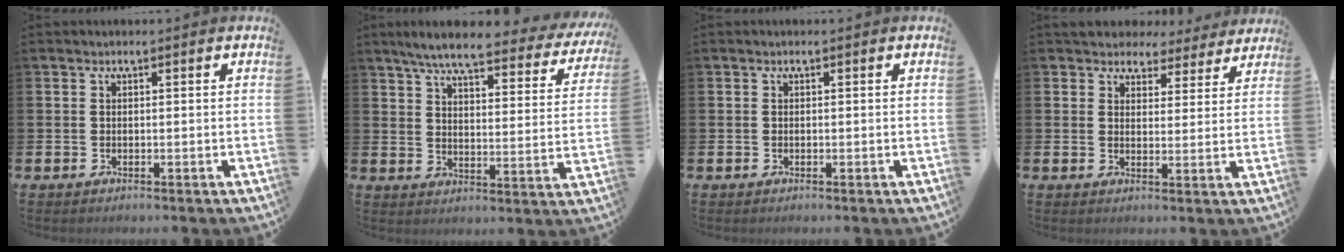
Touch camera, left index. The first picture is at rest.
{"total": 6.7, "force": [5.7, 0.9, 3.4], "torque": [-0.082, -0.036, 0.091]}
{"total": 0.0}
{"total": 4.4, "force": [3.9, 2.0, 0.2], "torque": [-0.010, -0.027, 0.064]}